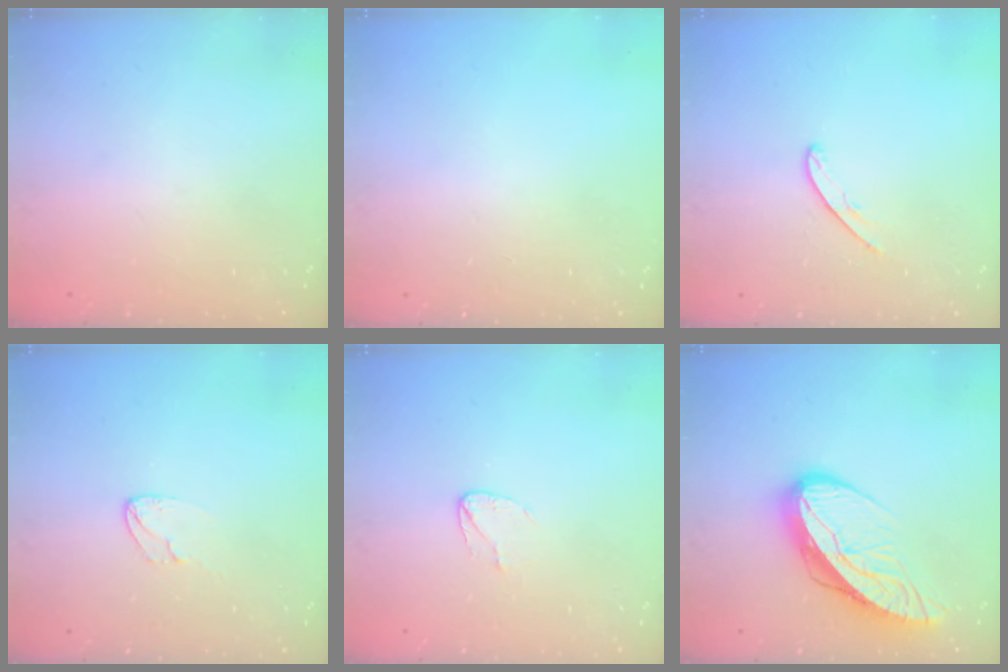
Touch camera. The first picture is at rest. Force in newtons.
{"total": 0.0}
{"total": 4.4, "press": 4.4, "slide": 0.3}
{"total": 4.4, "press": 4.4, "slide": 0.3}
{"total": 3.6, "press": 3.6, "slide": 0.3}
{"total": 12.5, "press": 12.5, "slide": 1.3}